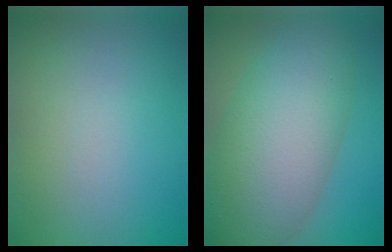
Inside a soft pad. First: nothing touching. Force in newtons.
{"total": 10.5, "press": 10.5, "slide": 0.6}